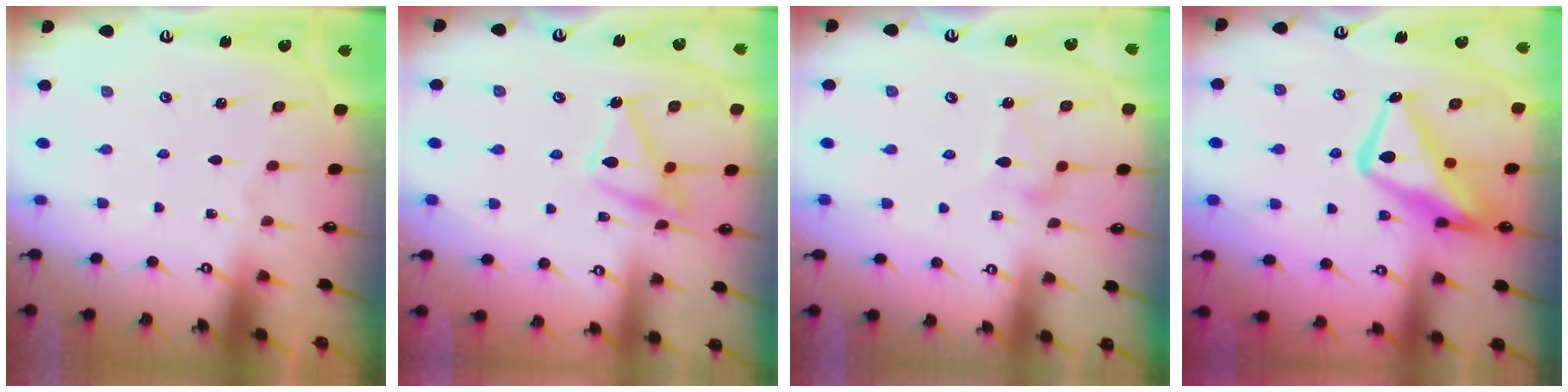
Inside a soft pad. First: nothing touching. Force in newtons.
{"total": 13.5, "press": 13.4, "slide": 0.7}
{"total": 8.7, "press": 8.7, "slide": 0.4}
{"total": 16.8, "press": 16.8, "slide": 1.7}